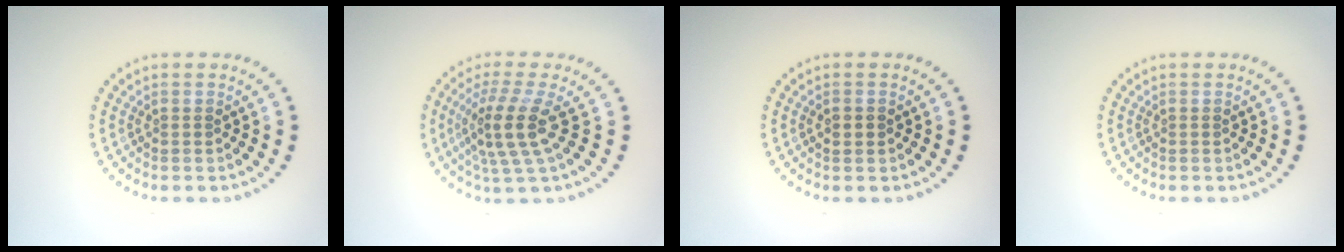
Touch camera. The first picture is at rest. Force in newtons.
{"total": 4.2, "press": 3.2, "slide": 2.8}
{"total": 1.4, "press": 1.4, "slide": 0.2}
{"total": 0.0}